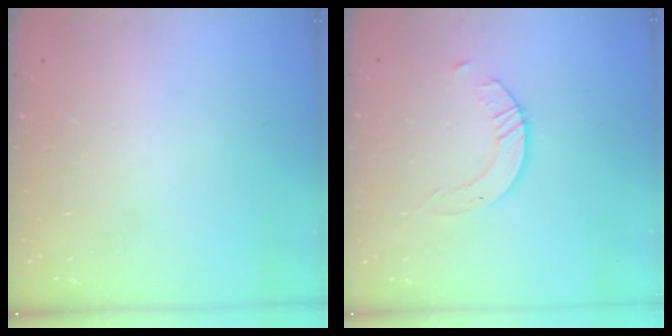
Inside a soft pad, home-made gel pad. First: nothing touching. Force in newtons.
{"total": 2.6, "press": 2.6, "slide": 0.3}